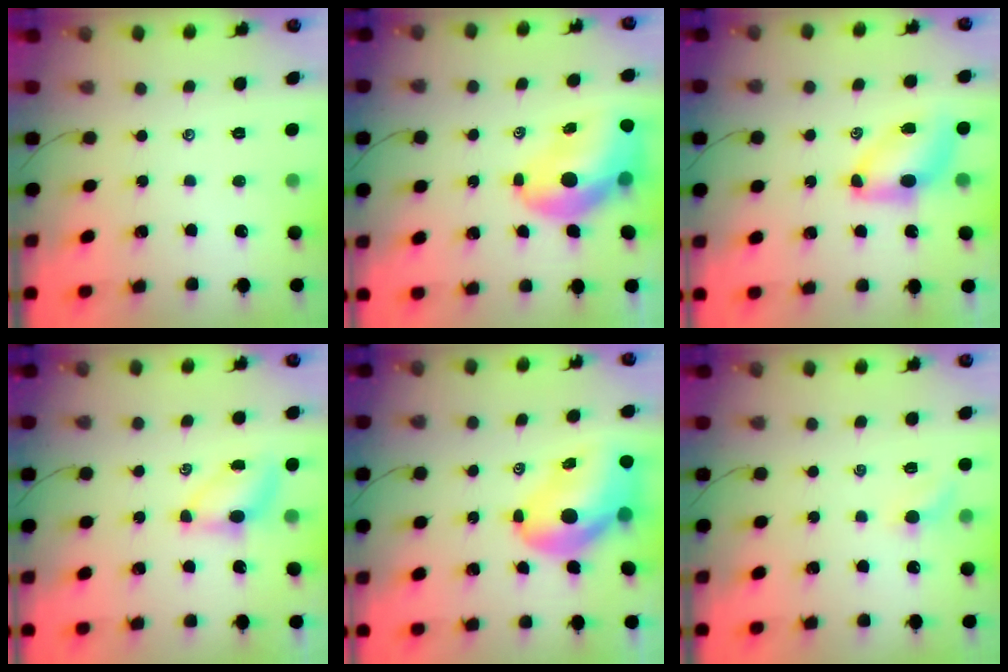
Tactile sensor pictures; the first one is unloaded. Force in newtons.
{"total": 10.1, "press": 9.5, "slide": 3.2}
{"total": 7.5, "press": 7.4, "slide": 1.4}
{"total": 4.6, "press": 4.5, "slide": 0.9}
{"total": 10.6, "press": 10.2, "slide": 3.0}
{"total": 2.9, "press": 2.7, "slide": 0.9}